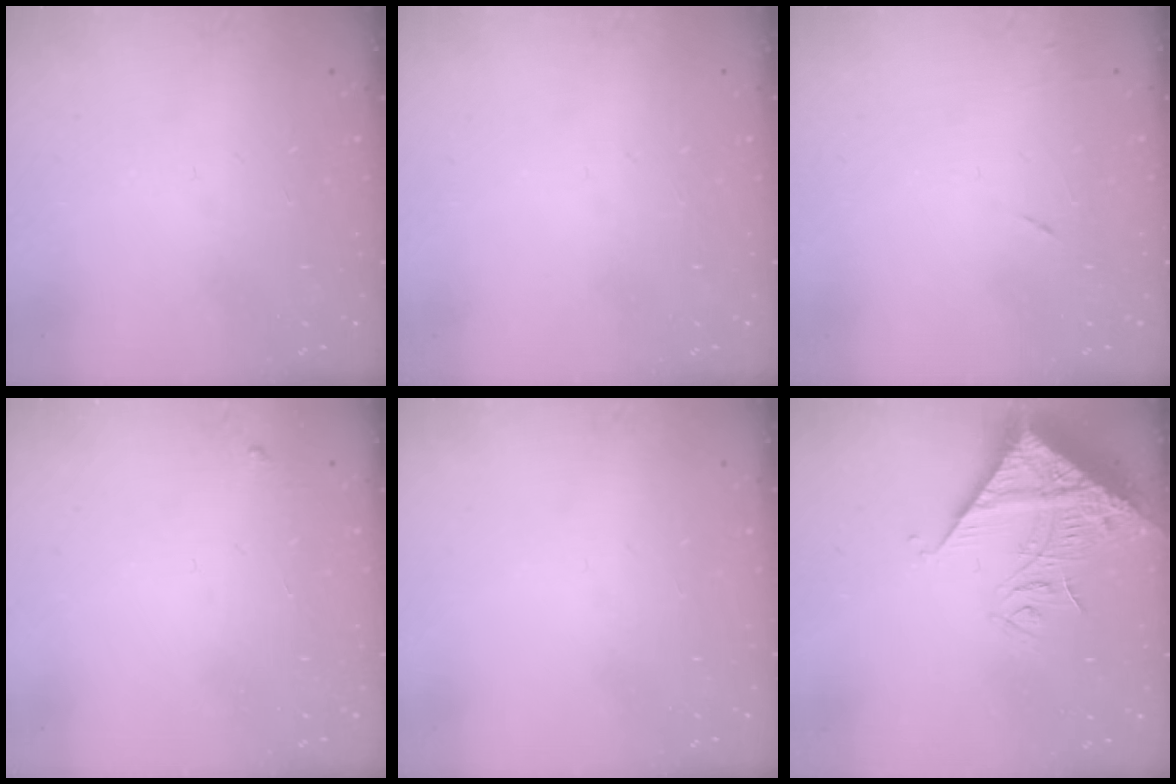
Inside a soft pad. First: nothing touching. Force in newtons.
{"total": 0.0}
{"total": 4.6, "press": 4.6, "slide": 0.6}
{"total": 3.5, "press": 3.4, "slide": 0.4}
{"total": 0.0}
{"total": 15.4, "press": 15.2, "slide": 1.8}